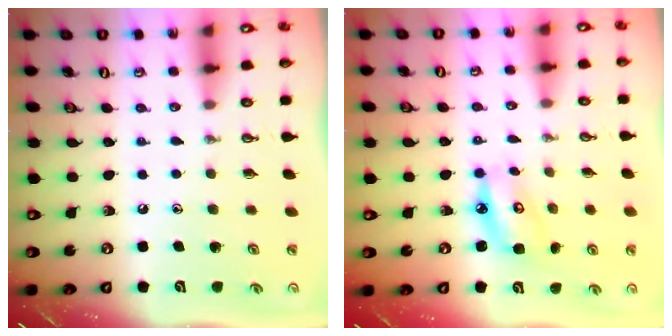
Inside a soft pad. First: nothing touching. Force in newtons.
{"total": 7.0, "press": 7.0, "slide": 0.5}